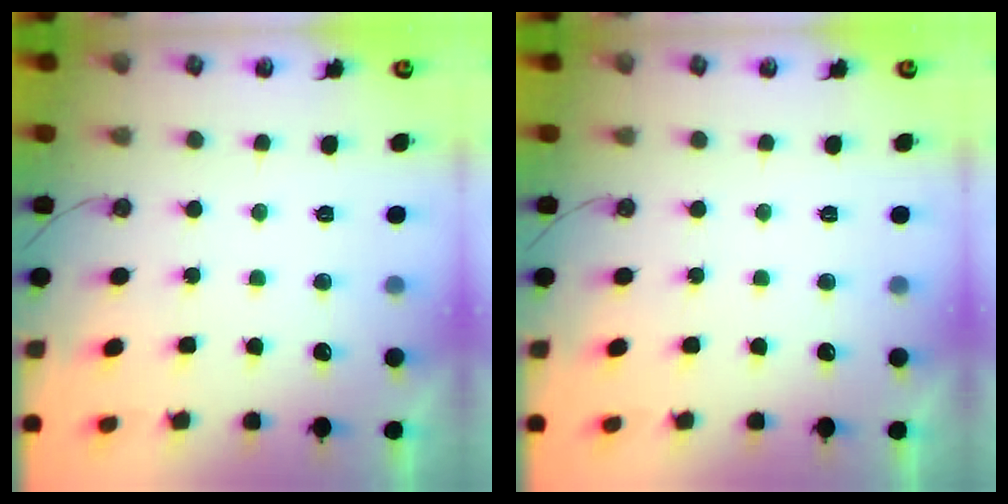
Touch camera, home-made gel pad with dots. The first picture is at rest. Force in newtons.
{"total": 0.0}